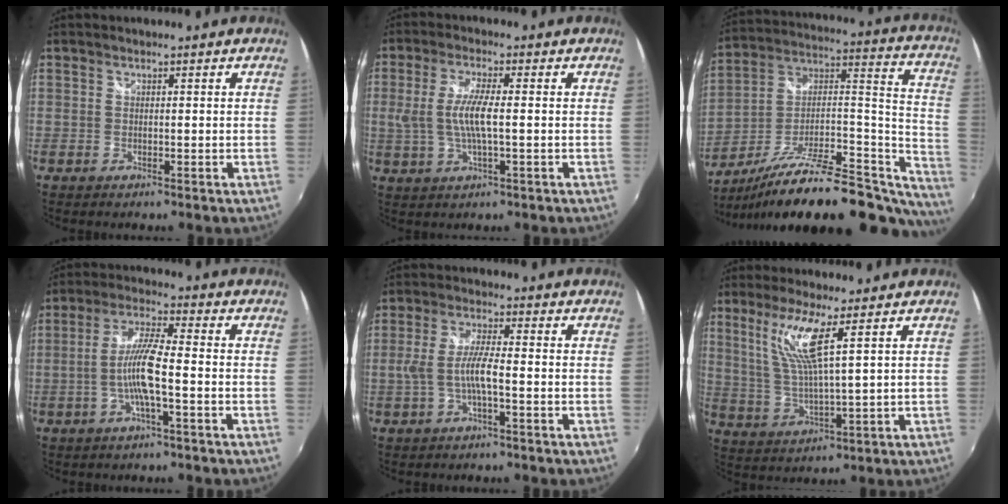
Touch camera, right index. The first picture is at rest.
{"total": 7.2, "force": [-0.2, 1.2, 7.1], "torque": [-0.141, -0.003, -0.001]}
{"total": 30.1, "force": [-20.5, 11.1, 19.0], "torque": [-0.262, 0.014, -0.304]}
{"total": 8.3, "force": [-2.3, 0.6, 8.0], "torque": [-0.163, 0.003, -0.045]}
{"total": 6.2, "force": [-1.7, 0.6, 6.0], "torque": [-0.127, 0.001, -0.029]}
{"total": 8.7, "force": [4.2, 0.4, 7.7], "torque": [-0.156, -0.008, 0.090]}